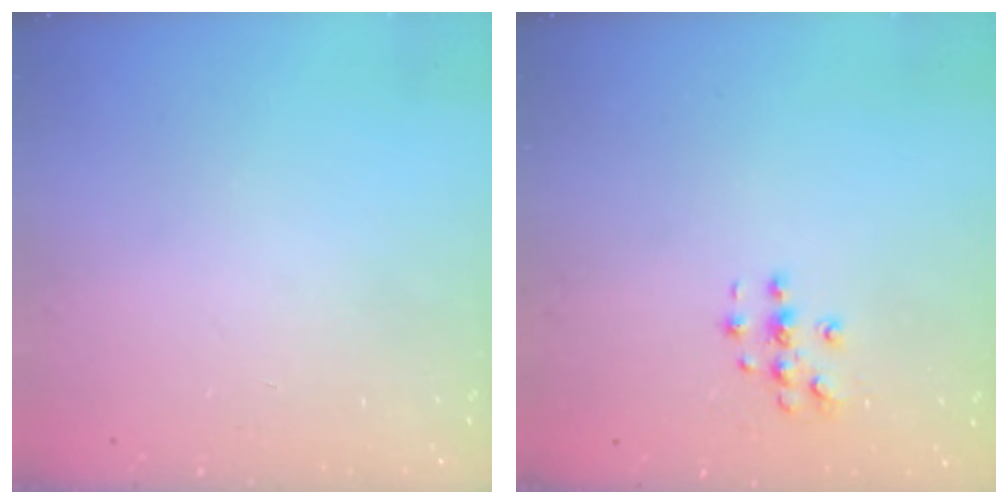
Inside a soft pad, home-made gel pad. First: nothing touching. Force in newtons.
{"total": 3.9, "press": 3.9, "slide": 0.5}